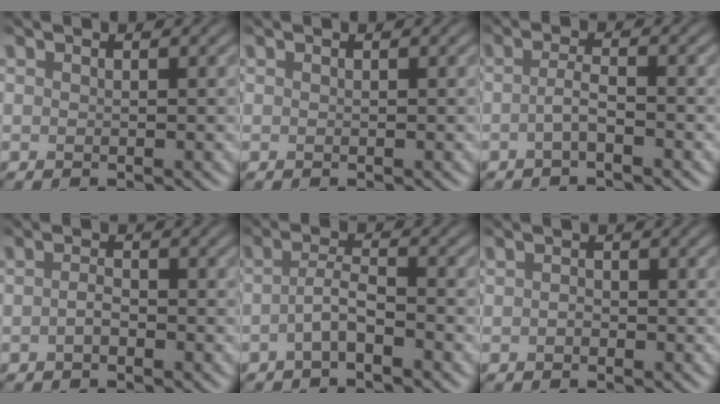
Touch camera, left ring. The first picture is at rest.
{"total": 0.0}
{"total": 1.7, "force": [-0.9, 0.2, 1.4], "torque": [-0.034, 0.005, -0.020]}
{"total": 1.1, "force": [-0.6, 0.4, 0.9], "torque": [-0.022, 0.003, -0.013]}
{"total": 2.3, "force": [-1.3, 0.4, 1.8], "torque": [-0.041, 0.008, -0.028]}
{"total": 0.7, "force": [-0.3, 0.4, 0.4], "torque": [-0.011, -0.001, -0.008]}